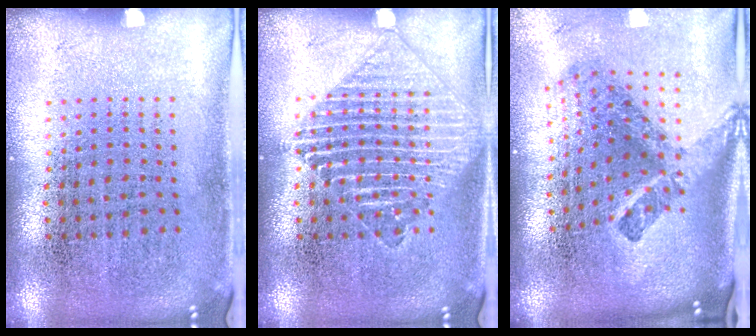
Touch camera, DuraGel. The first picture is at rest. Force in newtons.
{"total": 2.8, "press": 2.8, "slide": 0.5}
{"total": 2.6, "press": 1.6, "slide": 2.0}